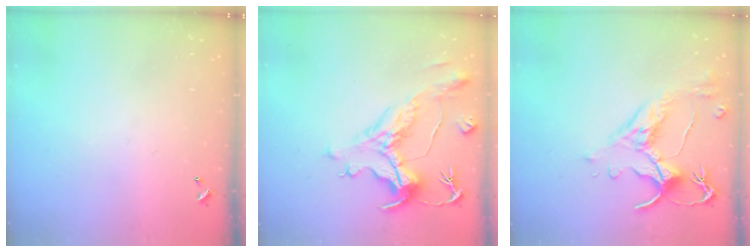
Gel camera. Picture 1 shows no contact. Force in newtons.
{"total": 1.9, "press": 0.9, "slide": 1.7}
{"total": 2.6, "press": 2.2, "slide": 1.3}